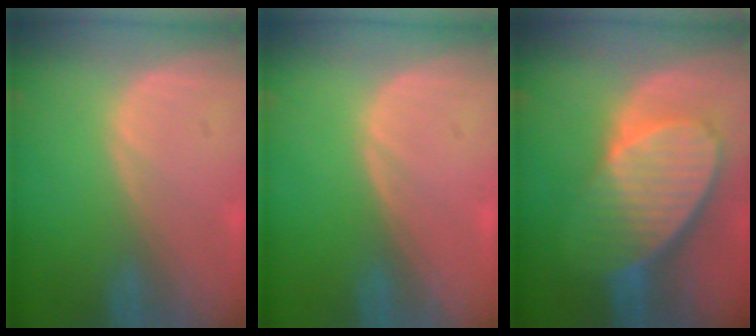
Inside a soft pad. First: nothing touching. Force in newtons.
{"total": 0.0}
{"total": 10.0, "press": 8.7, "slide": 4.8}